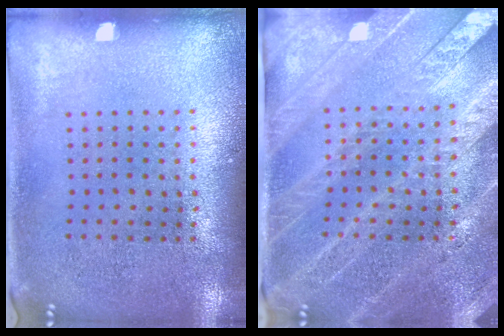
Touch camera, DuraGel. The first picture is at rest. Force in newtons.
{"total": 3.6, "press": 3.2, "slide": 1.6}